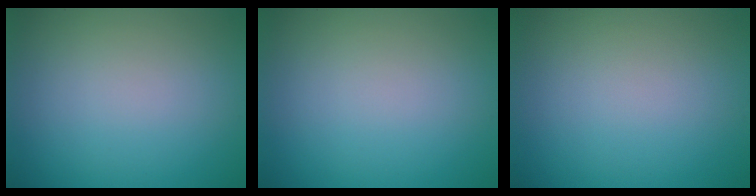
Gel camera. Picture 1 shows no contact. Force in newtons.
{"total": 0.0}
{"total": 0.0}